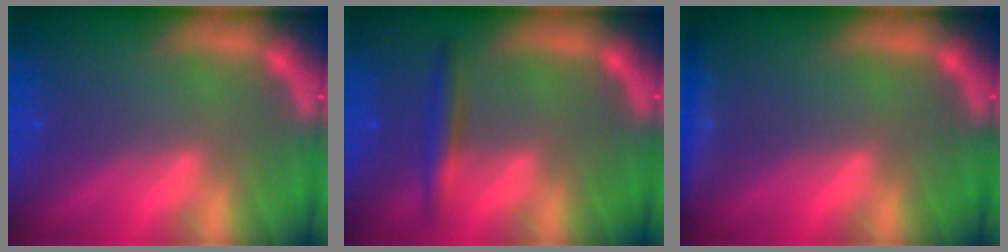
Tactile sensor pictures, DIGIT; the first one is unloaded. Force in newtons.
{"total": 2.4}
{"total": 2.4}